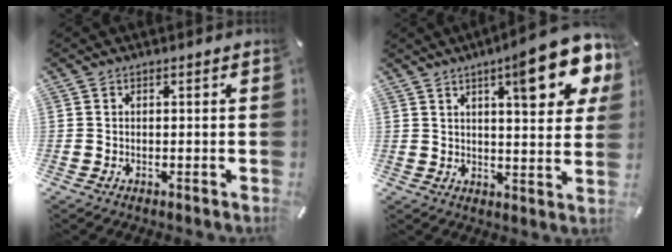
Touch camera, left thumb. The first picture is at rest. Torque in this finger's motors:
{"motor_torque": [1.58, 3.04, 1.47, -1.10, 0.13]}